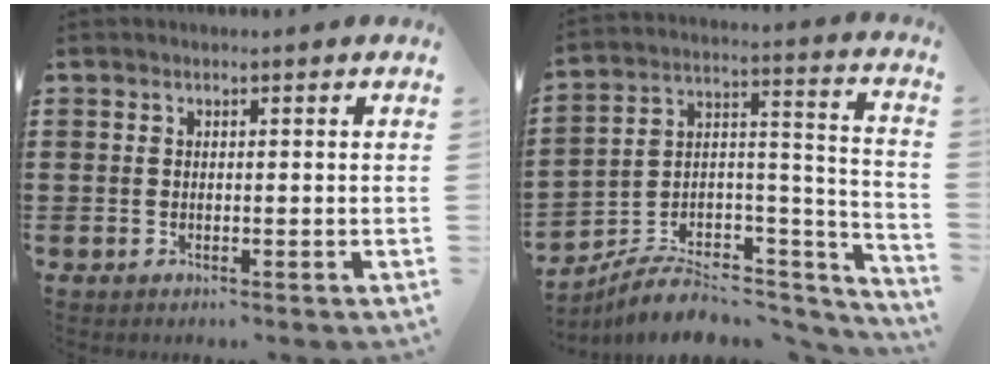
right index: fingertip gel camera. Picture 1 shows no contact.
{"total": 6.6, "force": [-5.0, 3.6, 2.4], "torque": [-0.040, 0.012, -0.093]}